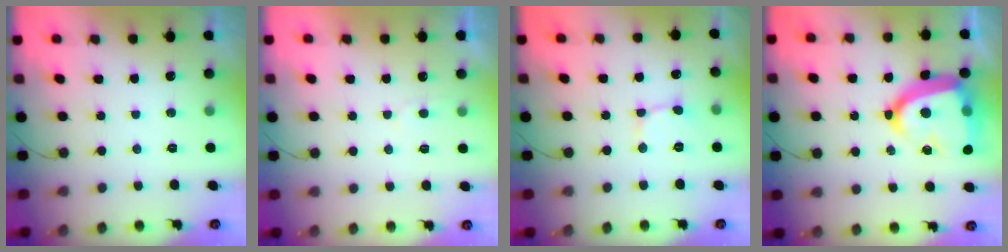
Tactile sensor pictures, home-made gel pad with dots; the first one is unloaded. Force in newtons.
{"total": 3.4, "press": 3.3, "slide": 0.4}
{"total": 1.6, "press": 1.6, "slide": 0.1}
{"total": 21.2, "press": 21.1, "slide": 2.0}